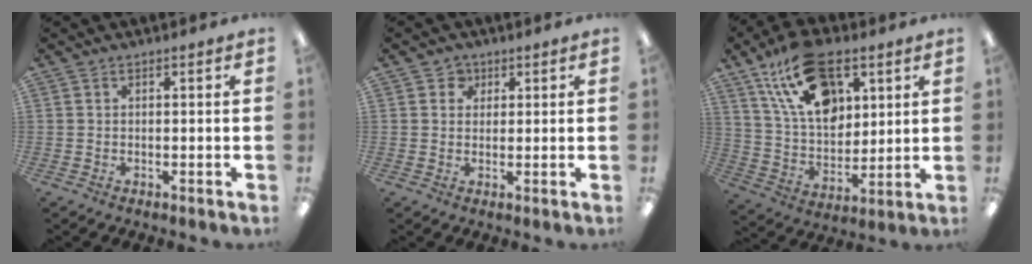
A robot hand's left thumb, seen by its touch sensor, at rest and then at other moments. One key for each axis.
{"total": 2.7, "fx": 1.4, "fy": 2.3, "fz": 0.4, "tx": -0.006, "ty": 0.003, "tz": 0.022}
{"total": 20.0, "fx": 10.5, "fy": 11.8, "fz": 12.2, "tx": -0.215, "ty": -0.026, "tz": 0.195}